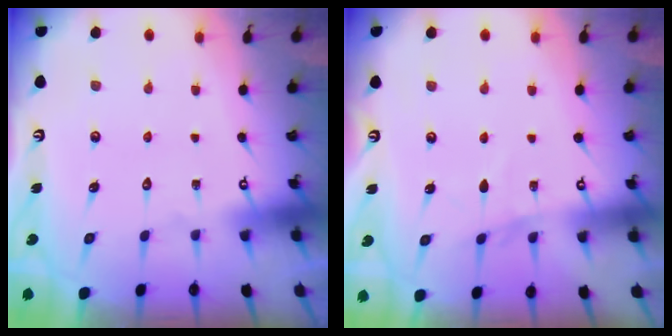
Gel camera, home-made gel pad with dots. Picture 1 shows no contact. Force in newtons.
{"total": 4.4, "press": 4.4, "slide": 0.5}